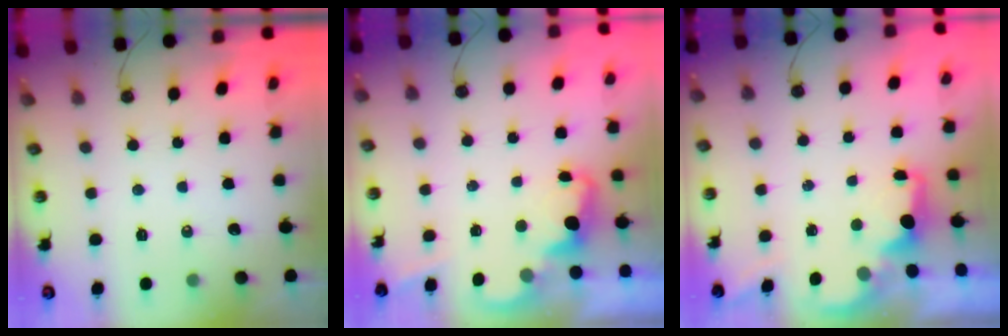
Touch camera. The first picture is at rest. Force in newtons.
{"total": 2.4, "press": 2.4, "slide": 0.5}
{"total": 1.7, "press": 1.5, "slide": 0.8}